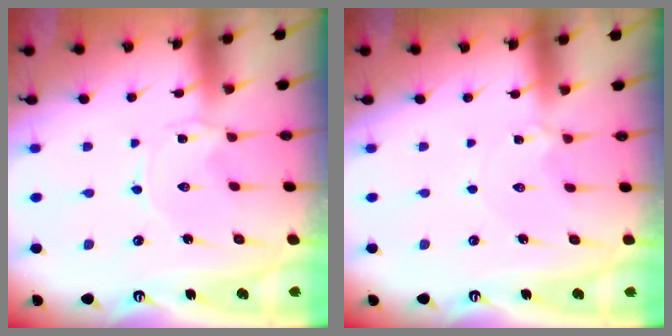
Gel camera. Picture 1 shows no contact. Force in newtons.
{"total": 2.5, "press": 2.5, "slide": 0.4}